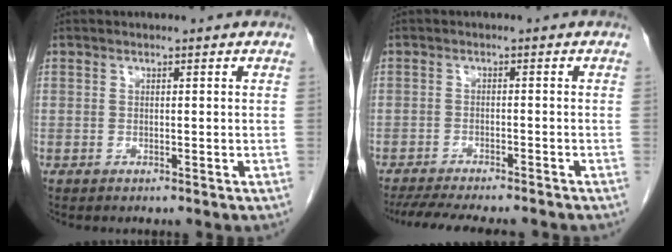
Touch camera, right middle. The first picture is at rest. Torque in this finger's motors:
{"motor_torque": [1.14, -1.00, 0.19, 0.06]}